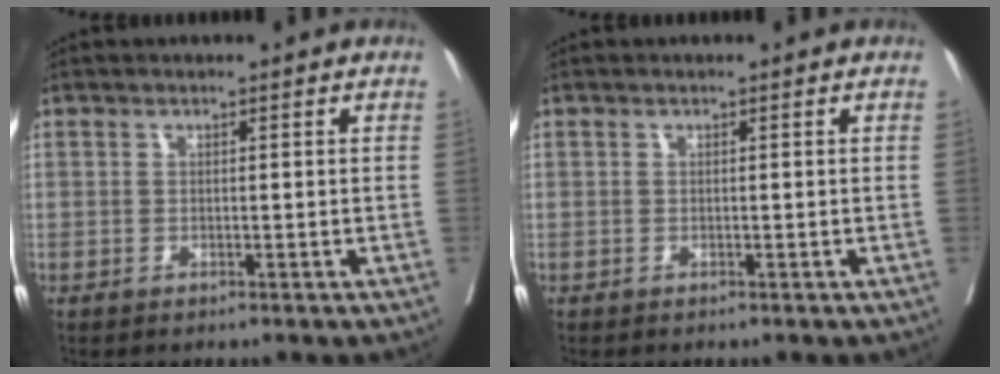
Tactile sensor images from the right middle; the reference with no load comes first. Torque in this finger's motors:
{"motor_torque": [-0.08, -0.19, 0.09, 0.03]}